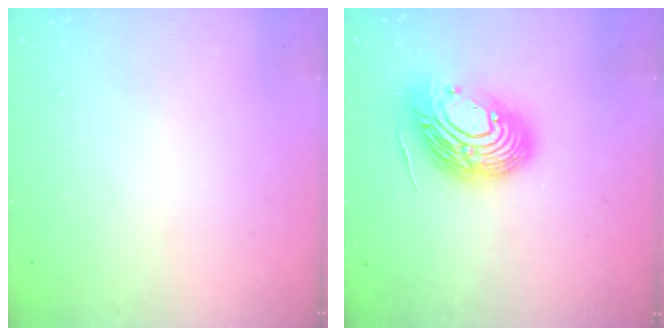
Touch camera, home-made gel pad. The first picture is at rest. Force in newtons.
{"total": 17.3, "press": 17.3, "slide": 1.4}